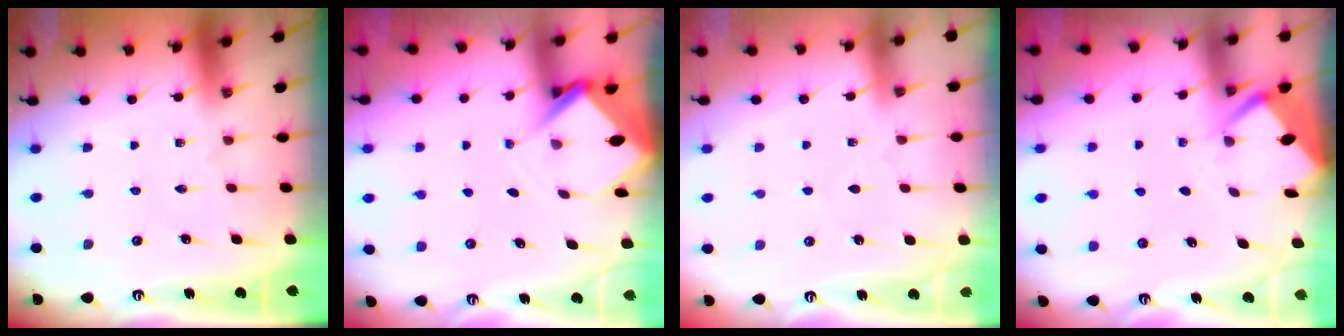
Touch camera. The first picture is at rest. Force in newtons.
{"total": 3.6, "press": 3.6, "slide": 0.2}
{"total": 2.1, "press": 2.0, "slide": 0.3}
{"total": 2.8, "press": 2.8, "slide": 0.3}